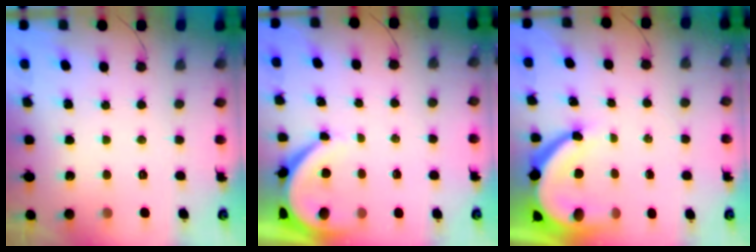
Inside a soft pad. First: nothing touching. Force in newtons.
{"total": 6.1, "press": 6.1, "slide": 0.4}
{"total": 12.3, "press": 12.2, "slide": 1.4}